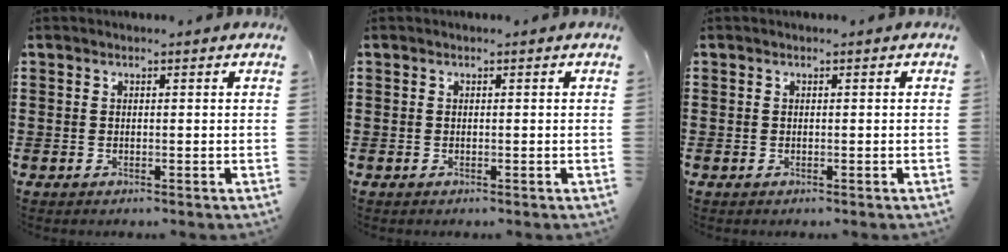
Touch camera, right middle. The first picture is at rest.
{"total": 0.0}
{"total": 0.0}